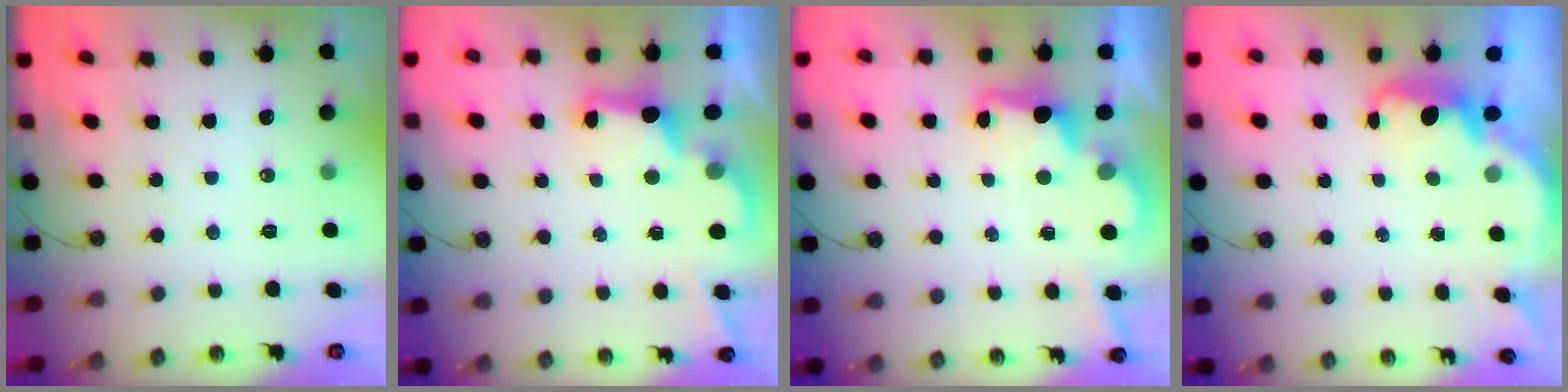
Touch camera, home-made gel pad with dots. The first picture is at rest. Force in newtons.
{"total": 2.9, "press": 2.8, "slide": 0.9}
{"total": 2.5, "press": 2.4, "slide": 0.8}
{"total": 2.5, "press": 2.4, "slide": 0.6}